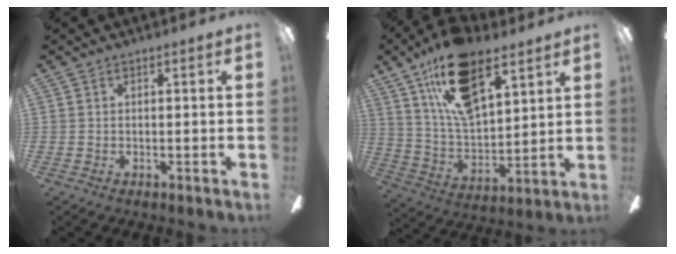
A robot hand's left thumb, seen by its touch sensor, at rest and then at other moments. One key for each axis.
{"total": 18.9, "fx": 11.8, "fy": 8.8, "fz": 11.8, "tx": -0.219, "ty": -0.049, "tz": 0.208}